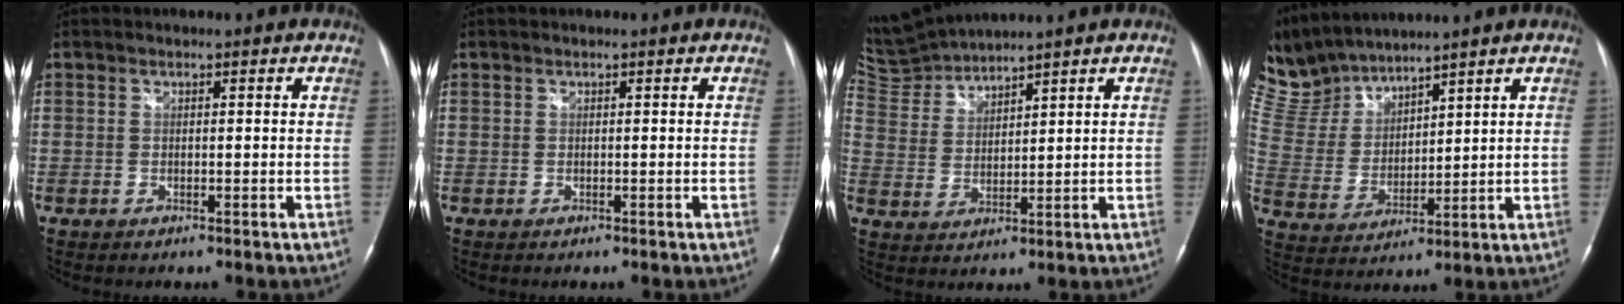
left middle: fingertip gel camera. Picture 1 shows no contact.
{"total": 0.0}
{"total": 6.3, "force": [6.2, -1.1, -0.4], "torque": [-0.013, 0.006, 0.140]}
{"total": 11.2, "force": [10.8, 1.8, 2.1], "torque": [-0.070, 0.012, 0.238]}